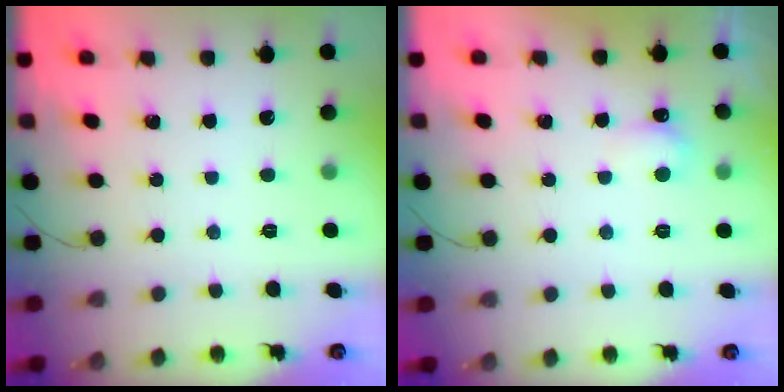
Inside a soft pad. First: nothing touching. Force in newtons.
{"total": 5.5, "press": 4.1, "slide": 3.7}